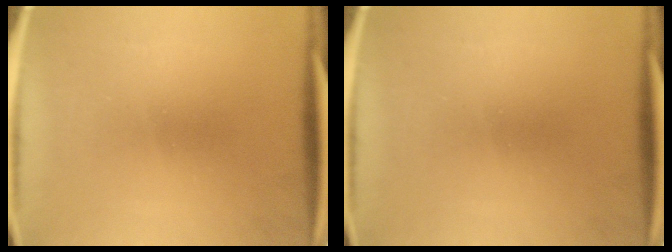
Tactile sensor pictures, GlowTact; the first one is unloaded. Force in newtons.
{"total": 0.0}